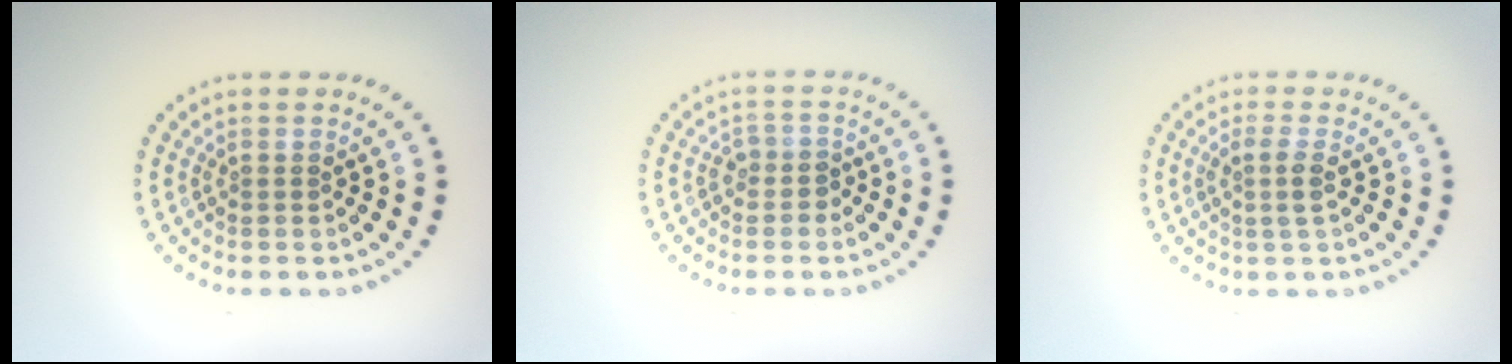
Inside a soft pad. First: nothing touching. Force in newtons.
{"total": 1.5, "press": 1.2, "slide": 0.9}
{"total": 1.6, "press": 1.4, "slide": 0.9}